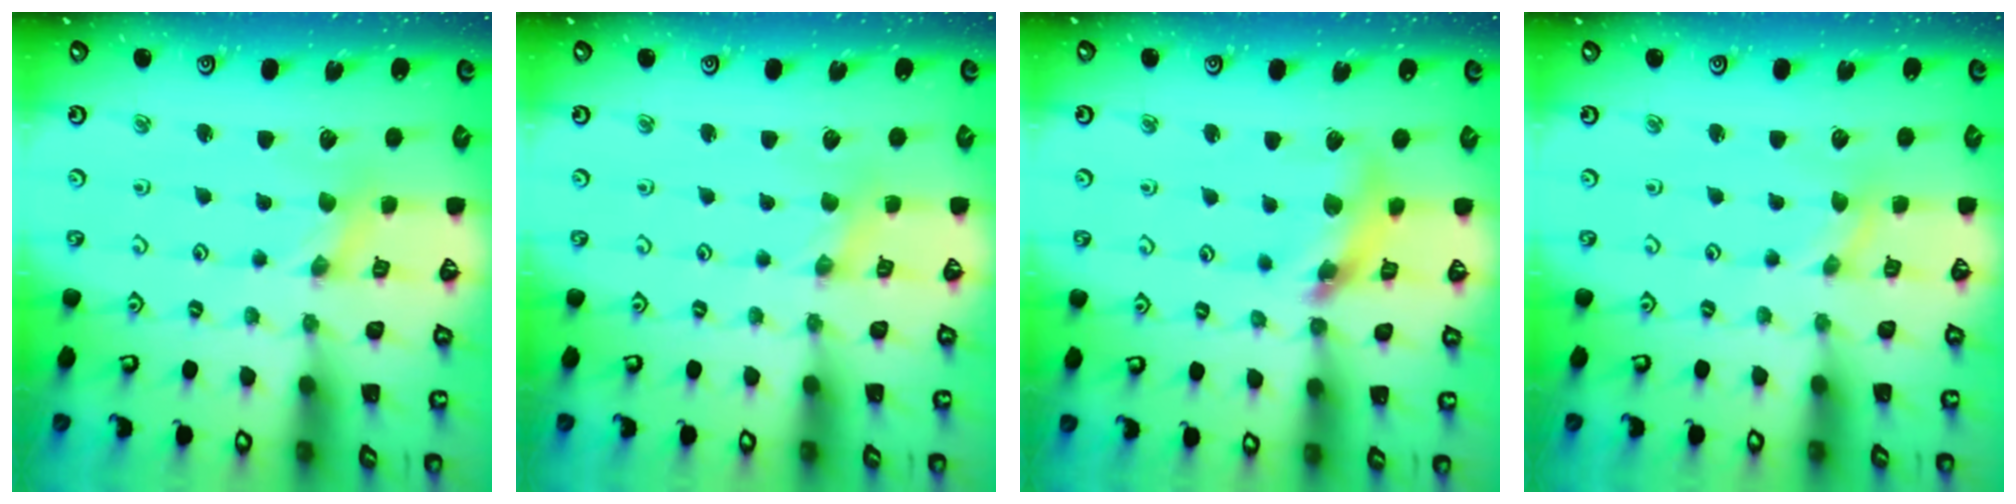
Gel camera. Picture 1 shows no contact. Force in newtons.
{"total": 0.7, "press": 0.7, "slide": 0.2}
{"total": 12.5, "press": 12.4, "slide": 1.7}
{"total": 0.0}